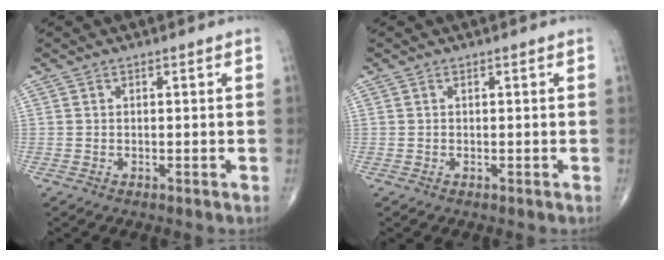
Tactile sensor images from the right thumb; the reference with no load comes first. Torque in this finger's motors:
{"motor_torque": [0.20, 0.08, -0.11, -0.22, 0.00]}